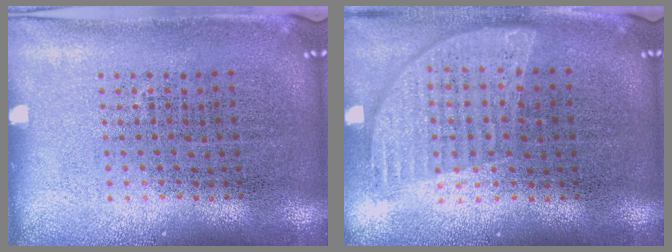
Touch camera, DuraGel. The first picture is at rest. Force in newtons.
{"total": 0.9, "press": 0.8, "slide": 0.3}